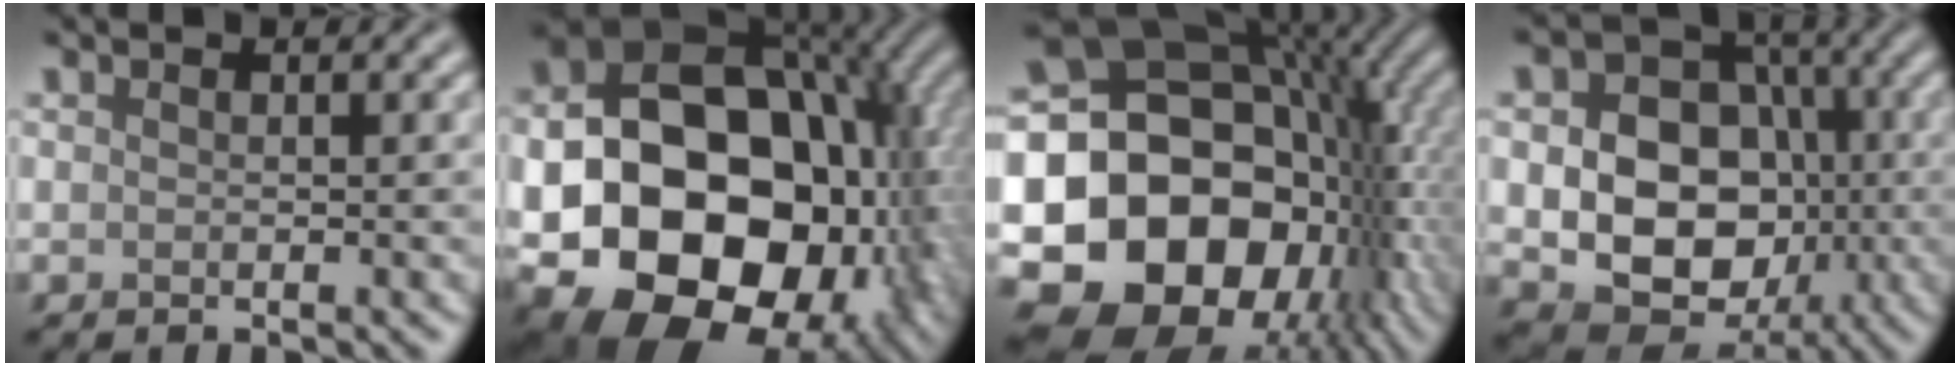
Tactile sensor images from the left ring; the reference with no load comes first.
{"total": 24.0, "force": [-4.5, 19.1, 13.9], "torque": [-0.235, -0.029, -0.099]}
{"total": 19.2, "force": [-3.5, 14.8, 11.8], "torque": [-0.205, -0.010, -0.051]}
{"total": 10.5, "force": [-1.3, 8.1, 6.6], "torque": [-0.085, -0.003, -0.038]}